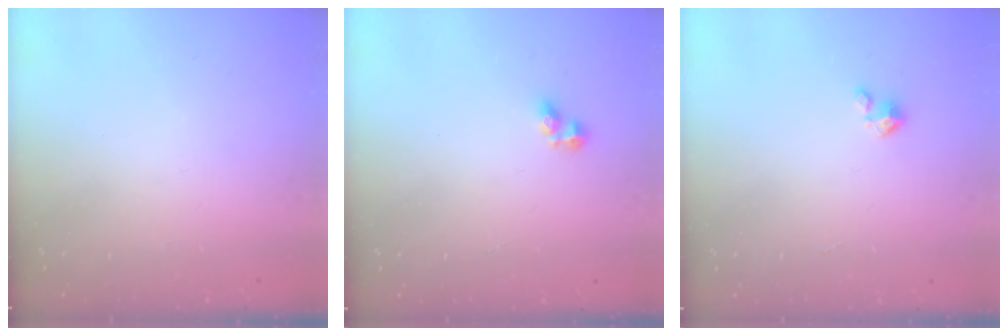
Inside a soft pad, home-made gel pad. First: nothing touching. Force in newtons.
{"total": 2.7, "press": 2.5, "slide": 1.1}
{"total": 2.1, "press": 2.1, "slide": 0.3}